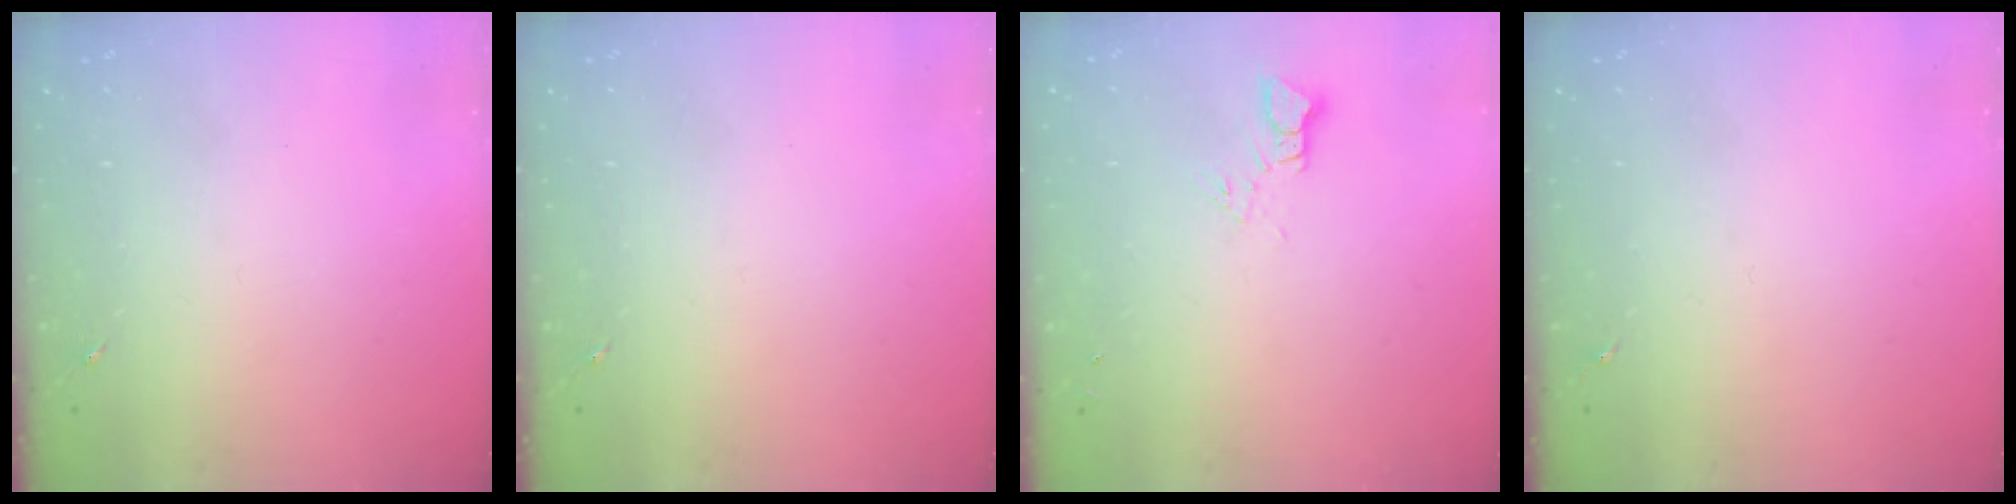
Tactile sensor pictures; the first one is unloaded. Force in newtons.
{"total": 0.0}
{"total": 3.6, "press": 3.6, "slide": 0.3}
{"total": 0.0}